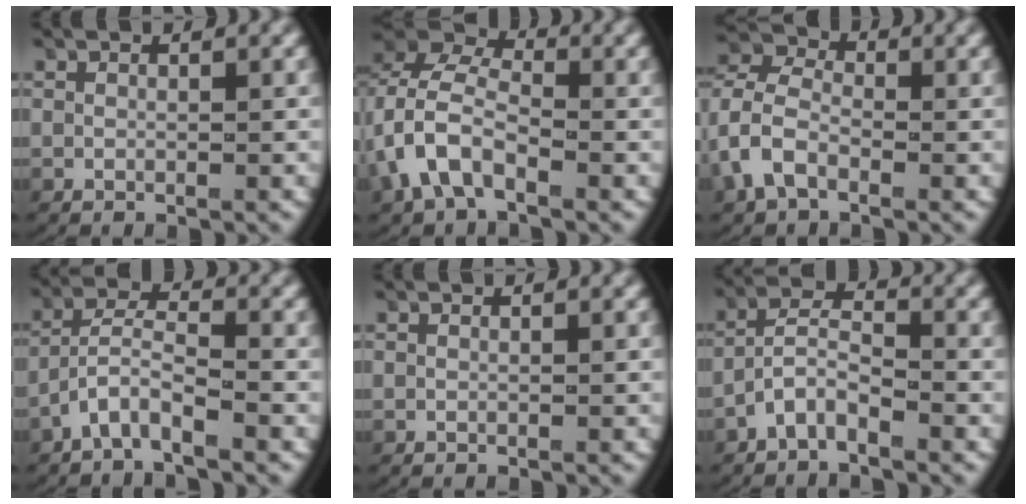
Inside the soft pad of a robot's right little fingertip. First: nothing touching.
{"total": 6.6, "force": [0.1, 5.3, 3.9], "torque": [-0.092, 0.002, -0.010]}
{"total": 6.0, "force": [0.2, 5.3, 2.8], "torque": [-0.077, 0.004, -0.010]}
{"total": 3.8, "force": [-2.4, 1.7, 2.4], "torque": [-0.058, -0.007, -0.045]}
{"total": 0.0}
{"total": 3.4, "force": [-2.3, 1.8, 1.8], "torque": [-0.042, -0.003, -0.046]}